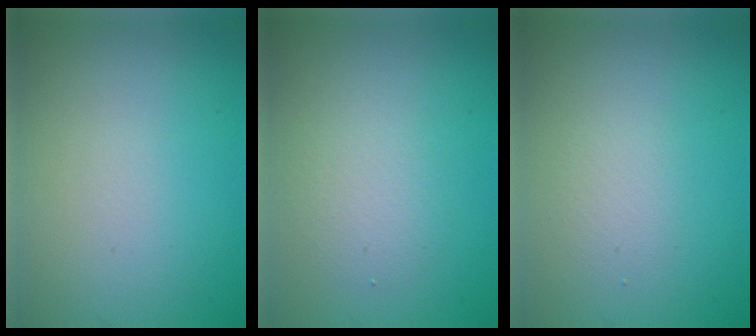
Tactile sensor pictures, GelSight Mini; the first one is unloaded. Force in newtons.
{"total": 2.5, "press": 2.5, "slide": 0.2}
{"total": 1.4, "press": 1.4, "slide": 0.0}